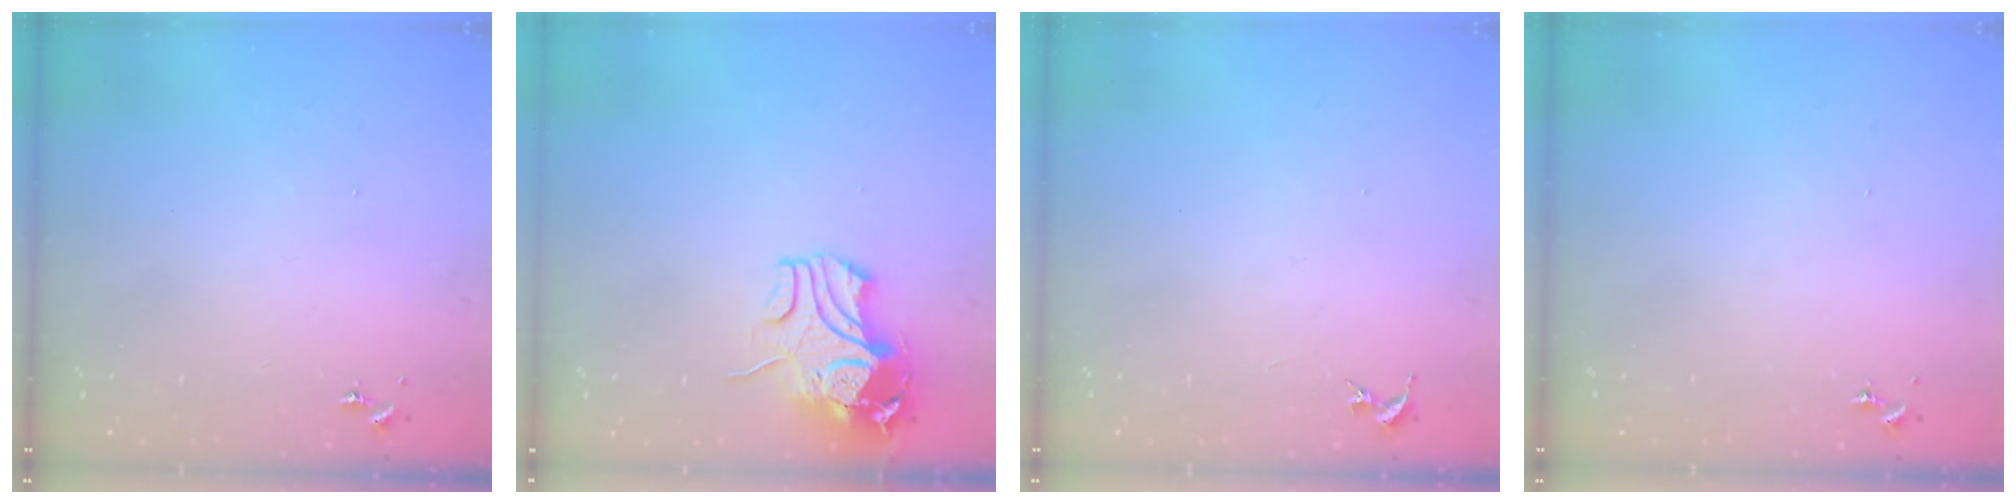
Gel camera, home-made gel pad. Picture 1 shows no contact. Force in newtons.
{"total": 11.3, "press": 11.2, "slide": 1.6}
{"total": 0.0}
{"total": 0.0}